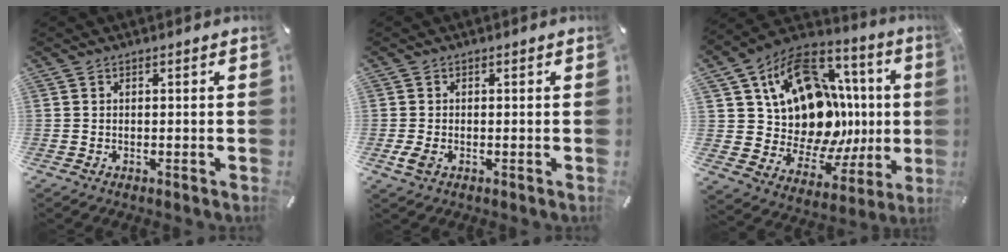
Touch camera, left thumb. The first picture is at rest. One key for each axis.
{"total": 2.6, "fx": -0.4, "fy": 2.1, "fz": 1.5, "tx": -0.038, "ty": 0.000, "tz": -0.009}
{"total": 18.7, "fx": 4.0, "fy": 14.2, "fz": 11.4, "tx": -0.189, "ty": -0.059, "tz": 0.091}